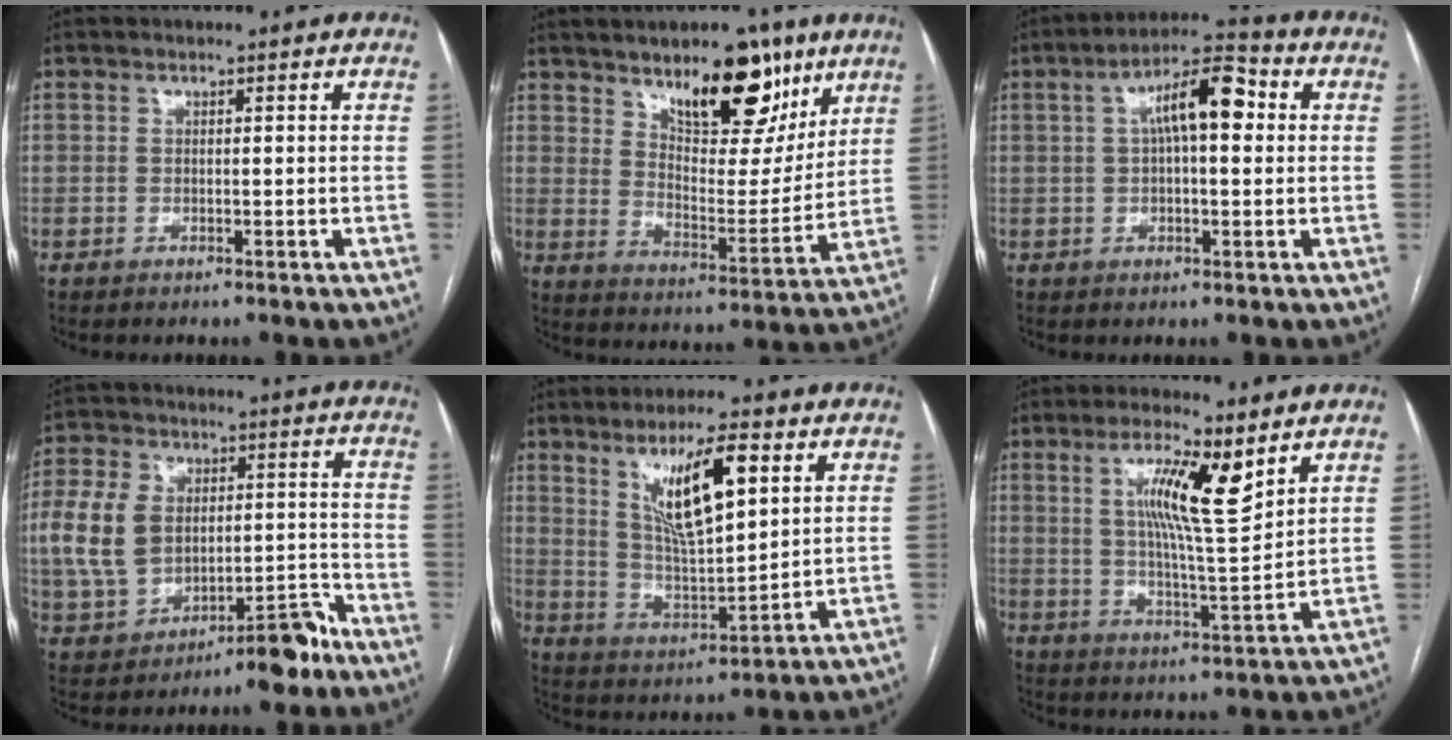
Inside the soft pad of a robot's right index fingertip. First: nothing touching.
{"total": 14.9, "force": [9.6, 5.7, 9.9], "torque": [-0.130, -0.008, 0.155]}
{"total": 9.3, "force": [1.9, 2.8, 8.7], "torque": [-0.150, 0.036, 0.027]}
{"total": 12.9, "force": [-4.3, 7.5, 9.6], "torque": [-0.171, 0.043, -0.059]}
{"total": 12.1, "force": [5.4, 2.4, 10.5], "torque": [-0.191, 0.000, 0.105]}
{"total": 10.5, "force": [5.0, 1.2, 9.2], "torque": [-0.163, -0.002, 0.087]}